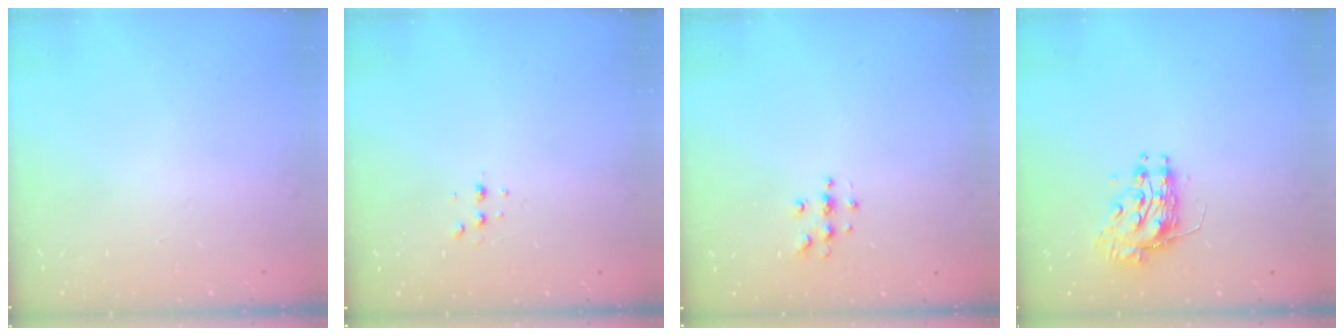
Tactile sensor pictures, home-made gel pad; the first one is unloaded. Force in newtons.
{"total": 3.1, "press": 3.1, "slide": 0.6}
{"total": 4.9, "press": 4.8, "slide": 0.6}
{"total": 9.3, "press": 9.2, "slide": 0.6}